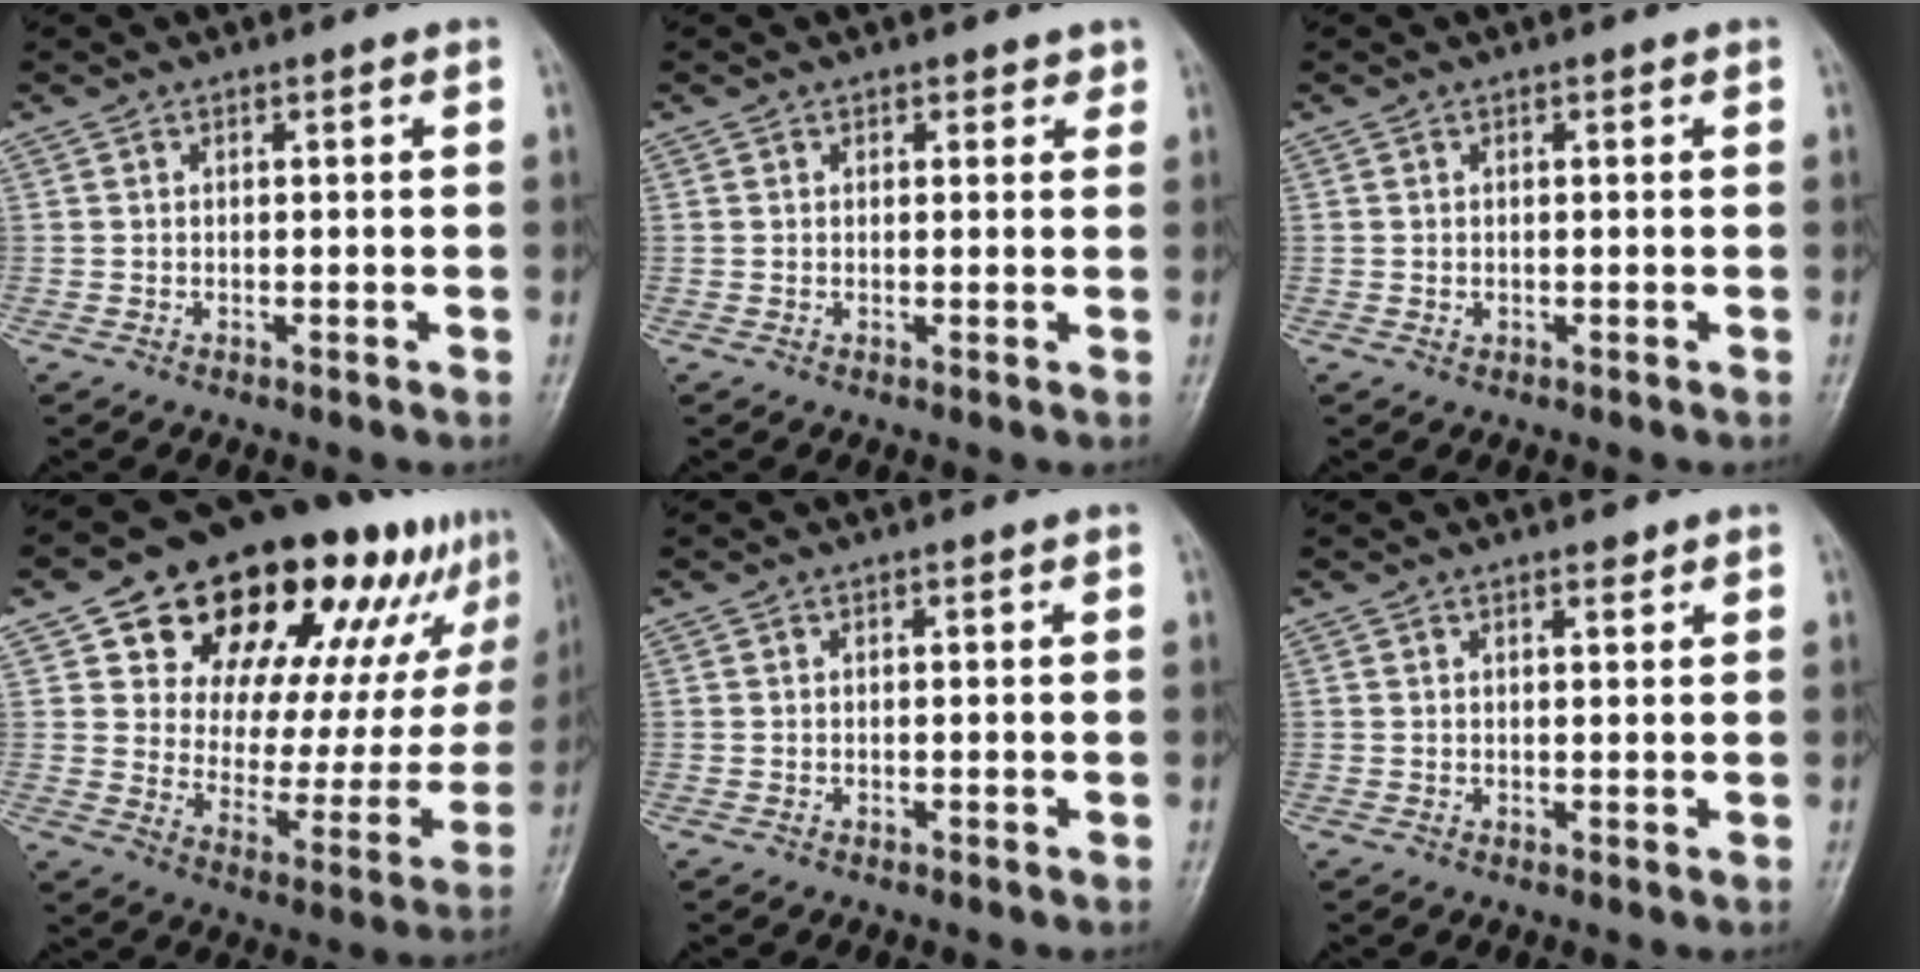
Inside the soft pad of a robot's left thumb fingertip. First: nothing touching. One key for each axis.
{"total": 1.6, "fx": 1.1, "fy": 1.2, "fz": 0.2, "tx": 0.018, "ty": -0.005, "tz": 0.009}
{"total": 0.6, "fx": 0.0, "fy": 0.5, "fz": 0.3, "tx": -0.001, "ty": 0.000, "tz": 0.000}
{"total": 28.4, "fx": 16.8, "fy": 14.5, "fz": 17.8, "tx": -0.215, "ty": -0.029, "tz": 0.252}
{"total": 0.0}
{"total": 1.2, "fx": 1.0, "fy": 0.5, "fz": 0.6, "tx": -0.007, "ty": -0.006, "tz": 0.014}